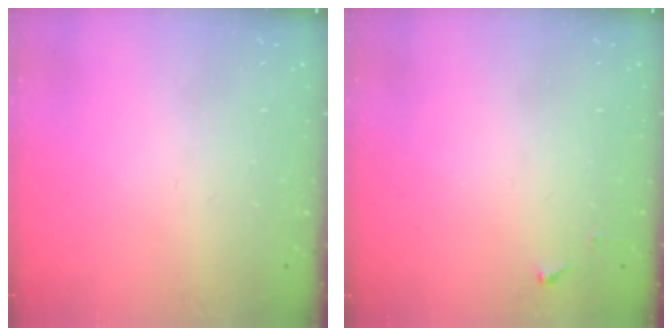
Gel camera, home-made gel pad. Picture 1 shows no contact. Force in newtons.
{"total": 3.8, "press": 3.8, "slide": 0.5}